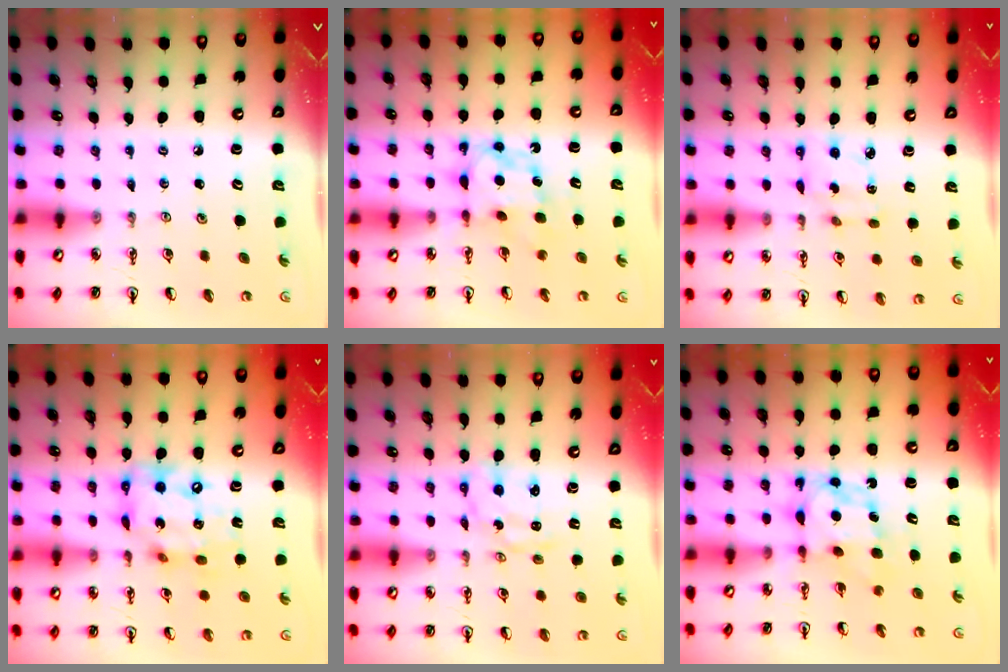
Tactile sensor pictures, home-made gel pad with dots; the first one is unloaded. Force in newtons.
{"total": 7.9, "press": 7.9, "slide": 0.7}
{"total": 3.7, "press": 3.7, "slide": 0.1}
{"total": 14.7, "press": 14.7, "slide": 1.0}
{"total": 2.7, "press": 2.7, "slide": 0.3}
{"total": 6.5, "press": 6.5, "slide": 0.3}